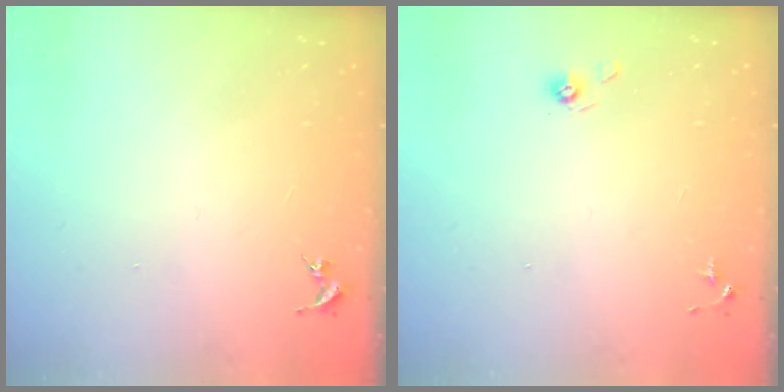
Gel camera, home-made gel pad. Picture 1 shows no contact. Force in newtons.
{"total": 4.7, "press": 4.4, "slide": 1.5}